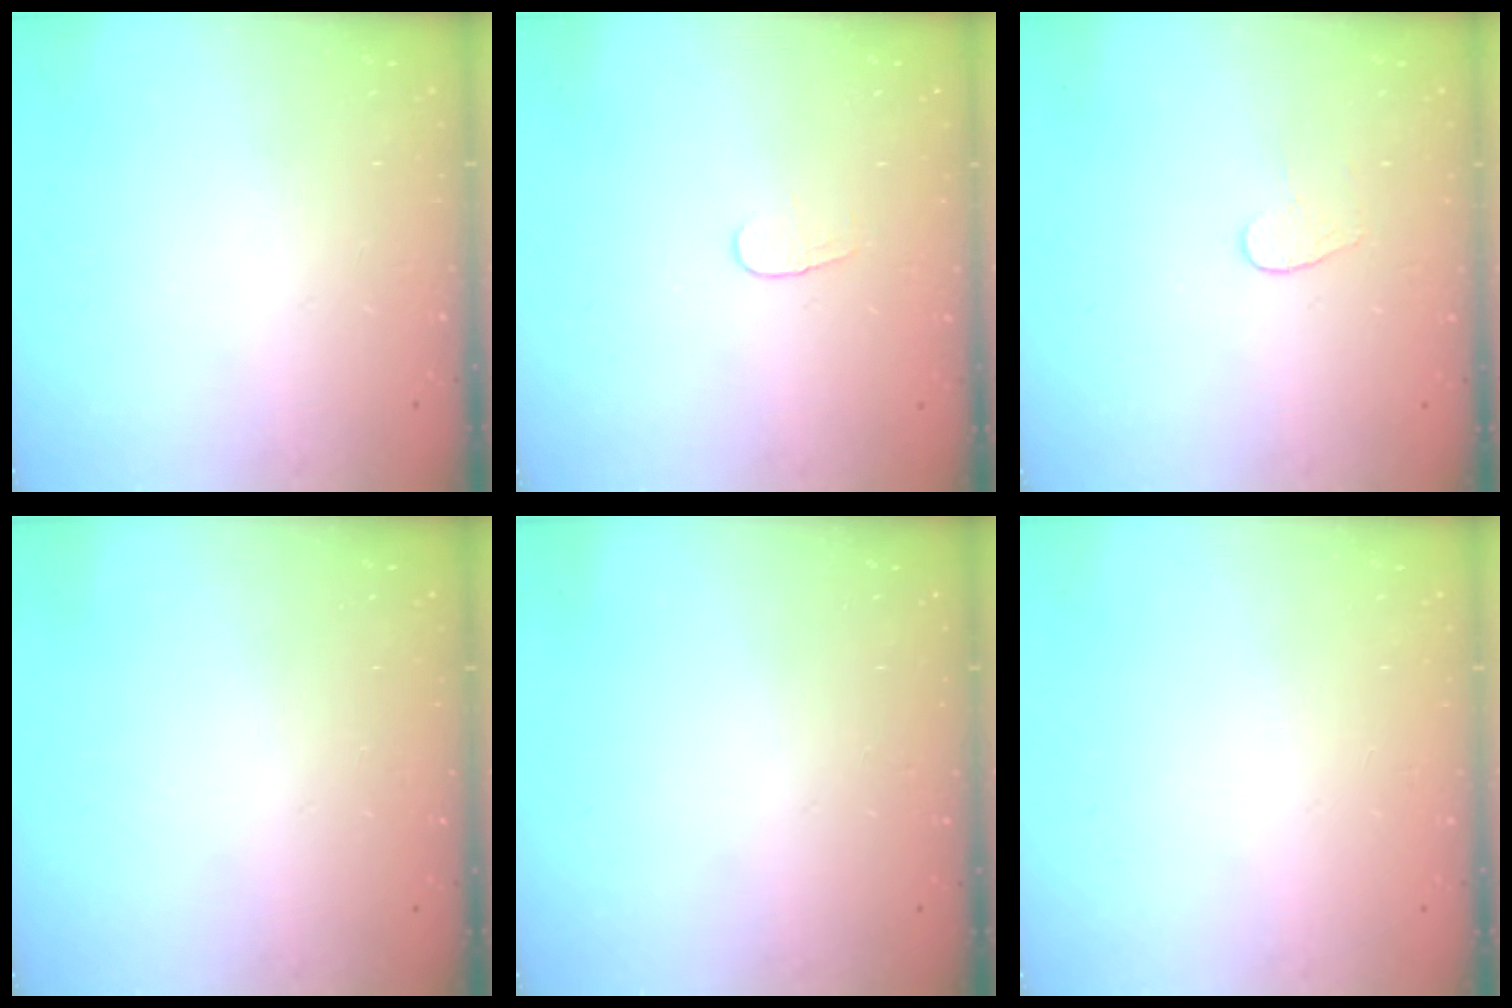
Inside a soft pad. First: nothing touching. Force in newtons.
{"total": 3.8, "press": 3.8, "slide": 0.3}
{"total": 3.8, "press": 3.8, "slide": 0.3}
{"total": 0.0}
{"total": 0.0}
{"total": 0.0}